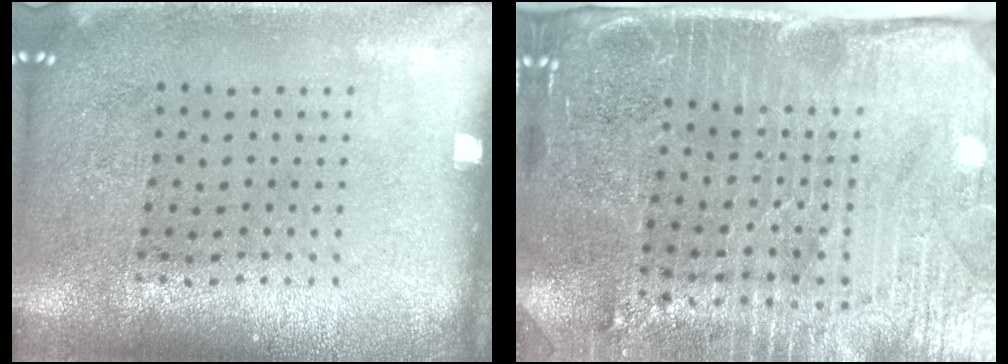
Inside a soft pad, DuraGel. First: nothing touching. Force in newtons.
{"total": 4.4, "press": 3.7, "slide": 2.3}